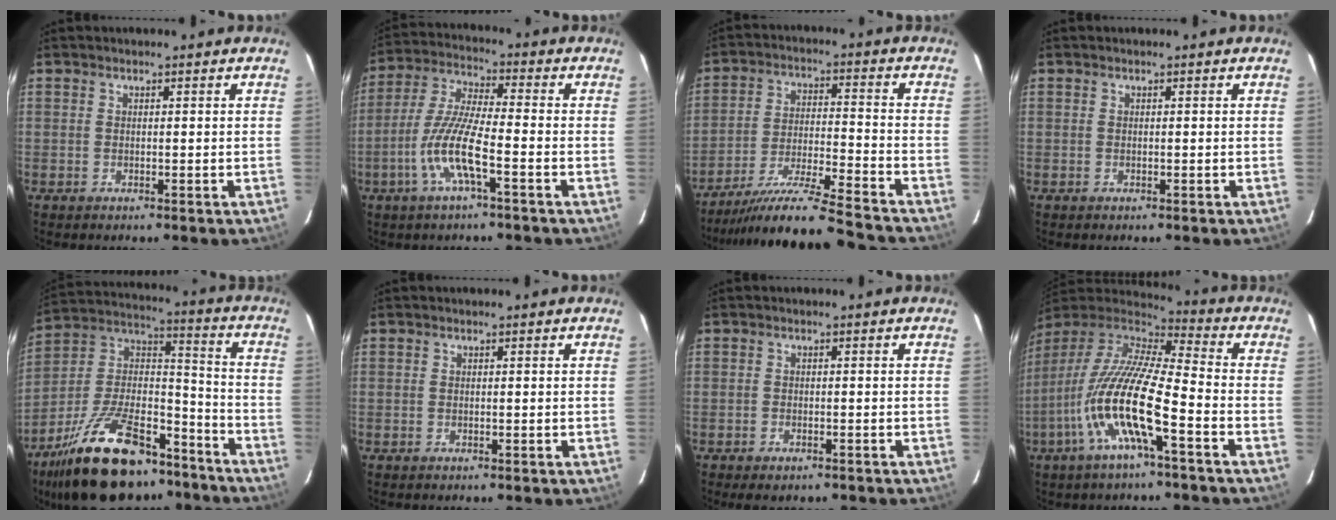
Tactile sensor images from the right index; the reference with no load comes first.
{"total": 10.3, "force": [-4.2, 1.3, 9.3], "torque": [-0.203, -0.003, -0.083]}
{"total": 18.0, "force": [-16.5, -1.0, 7.1], "torque": [-0.145, -0.033, -0.270]}
{"total": 0.0}
{"total": 27.1, "force": [-19.0, 11.8, 15.4], "torque": [-0.297, 0.017, -0.294]}
{"total": 0.0}
{"total": 3.2, "force": [-2.5, 1.3, 1.5], "torque": [-0.037, -0.010, -0.038]}
{"total": 17.3, "force": [-6.7, 2.9, 15.7], "torque": [-0.291, -0.023, -0.136]}